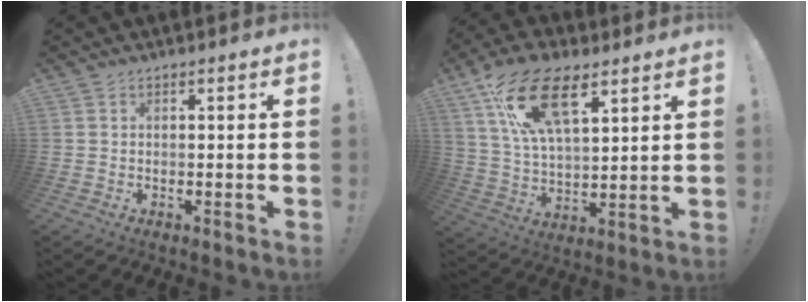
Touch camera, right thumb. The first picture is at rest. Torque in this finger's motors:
{"motor_torque": [-0.63, 1.65, 0.69, -0.01, 0.54]}